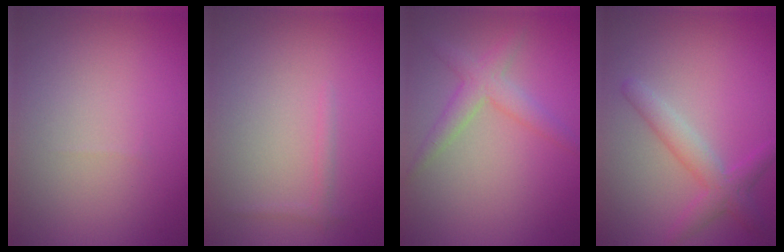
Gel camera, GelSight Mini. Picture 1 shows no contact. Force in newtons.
{"total": 0.7, "press": 0.7, "slide": 0.1}
{"total": 2.7, "press": 2.7, "slide": 0.1}
{"total": 1.9, "press": 1.9, "slide": 0.2}